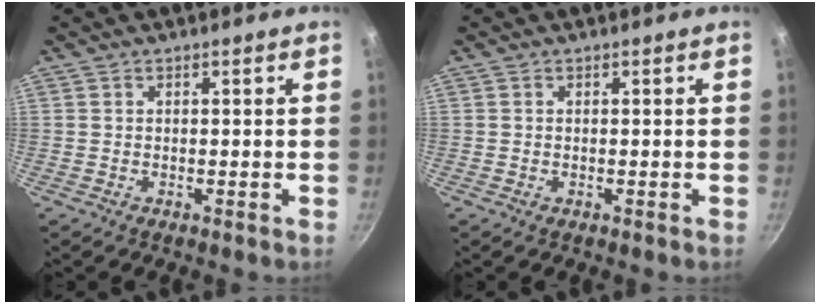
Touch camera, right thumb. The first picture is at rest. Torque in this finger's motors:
{"motor_torque": [-0.43, -0.60, -0.13, 0.04, -0.03]}